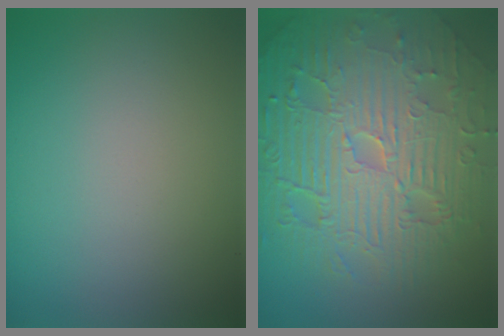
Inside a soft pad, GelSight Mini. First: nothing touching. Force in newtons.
{"total": 11.6, "press": 7.5, "slide": 8.9}